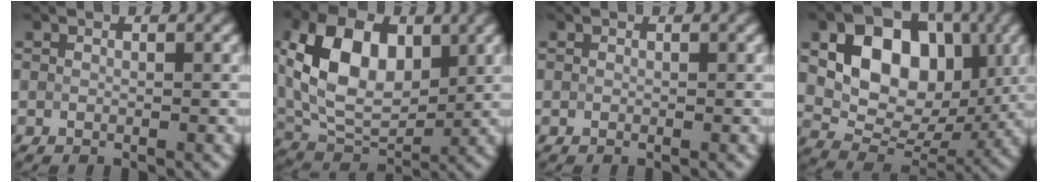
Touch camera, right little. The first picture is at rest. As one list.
[{"total": 10.3, "force": [2.6, 6.3, 7.7], "torque": [-0.158, 0.014, 0.043]}, {"total": 0.0}, {"total": 11.1, "force": [3.0, 7.7, 7.4], "torque": [-0.122, 0.001, 0.047]}]